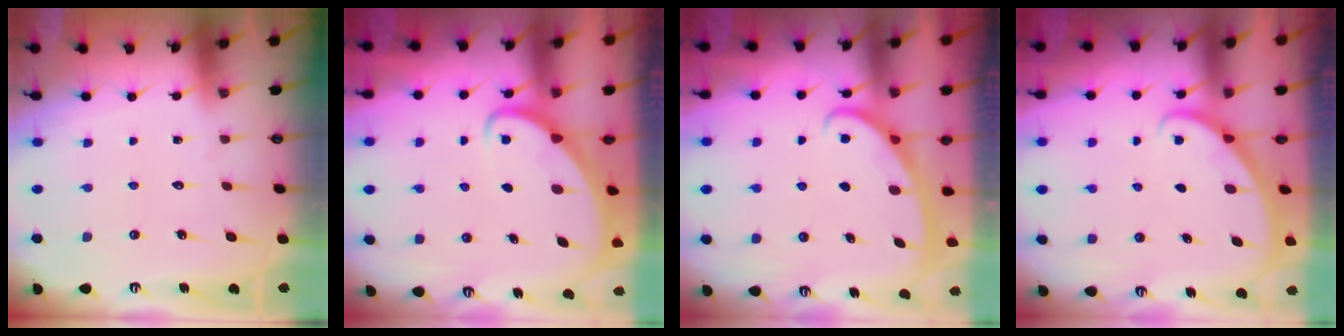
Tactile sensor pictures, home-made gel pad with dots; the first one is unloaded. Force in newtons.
{"total": 2.4, "press": 2.4, "slide": 0.3}
{"total": 2.8, "press": 2.8, "slide": 0.4}
{"total": 2.0, "press": 2.0, "slide": 0.1}